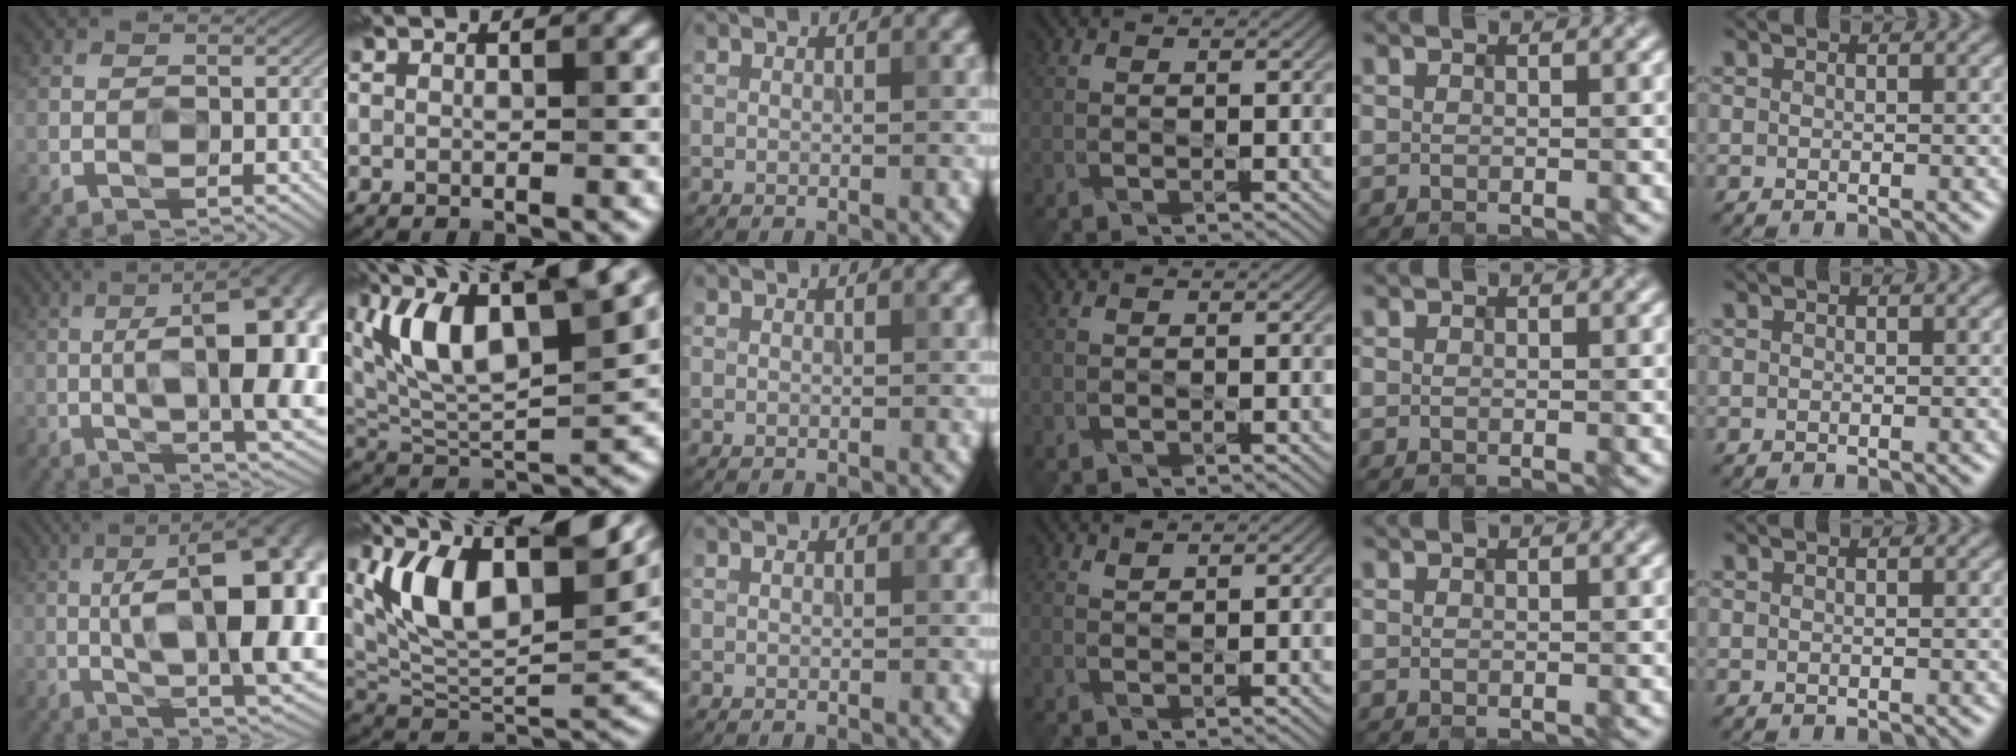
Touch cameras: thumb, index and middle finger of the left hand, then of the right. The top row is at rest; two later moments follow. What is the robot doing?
{"motion": "close", "object": "medicine box"}